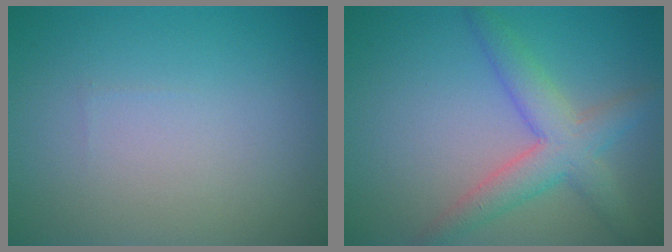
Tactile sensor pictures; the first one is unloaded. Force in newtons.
{"total": 4.5, "press": 4.5, "slide": 0.2}